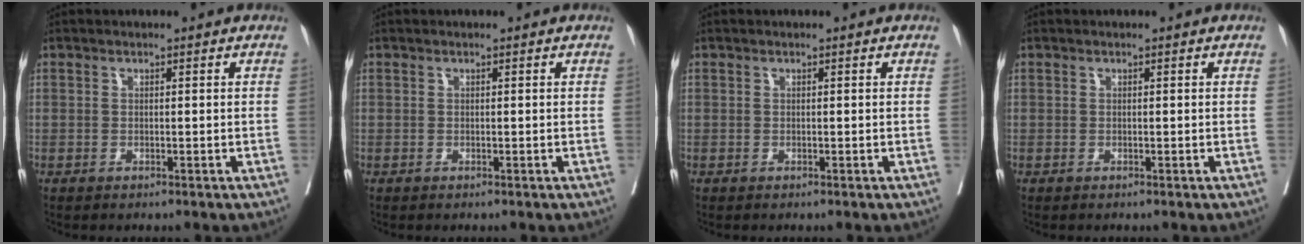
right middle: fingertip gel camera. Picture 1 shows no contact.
{"total": 0.0}
{"total": 0.0}
{"total": 0.0}